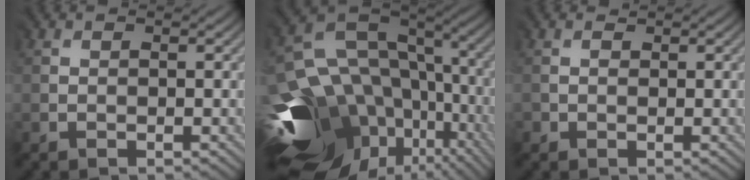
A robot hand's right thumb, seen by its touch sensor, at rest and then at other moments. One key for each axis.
{"total": 18.7, "fx": -6.6, "fy": 14.0, "fz": 10.5, "tx": -0.217, "ty": -0.021, "tz": -0.061}
{"total": 0.7, "fx": 0.2, "fy": 0.7, "fz": 0.1, "tx": 0.003, "ty": 0.000, "tz": 0.004}